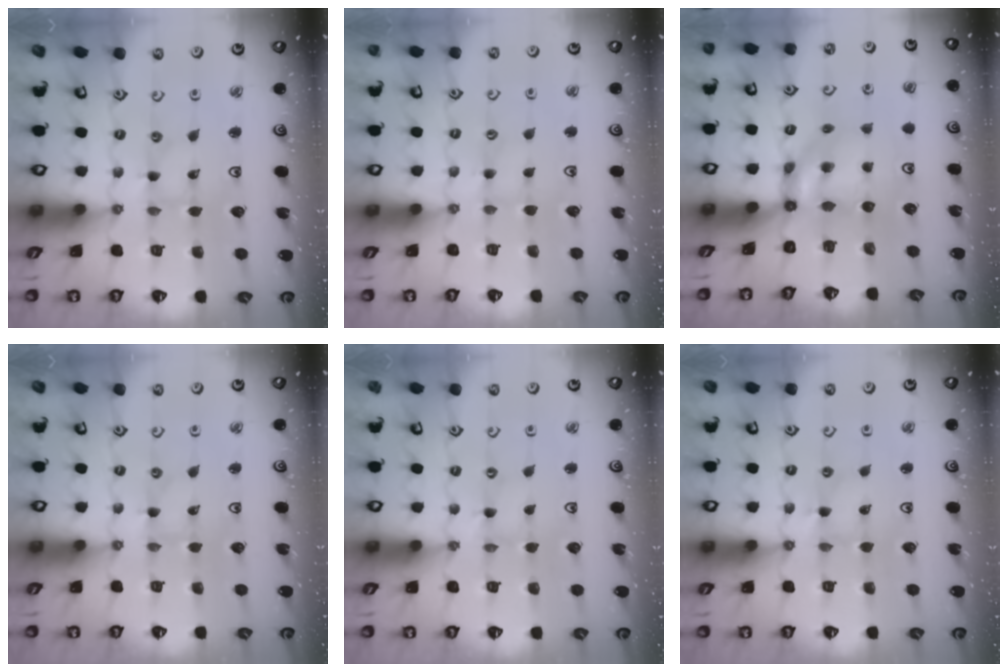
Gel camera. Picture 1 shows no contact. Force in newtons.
{"total": 2.0, "press": 2.0, "slide": 0.3}
{"total": 6.0, "press": 6.0, "slide": 0.2}
{"total": 0.0}
{"total": 0.0}
{"total": 1.6, "press": 1.5, "slide": 0.2}